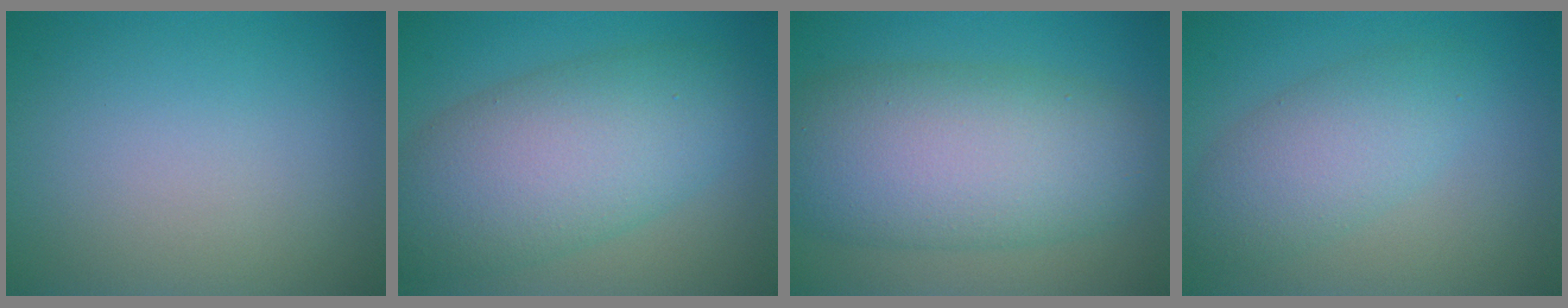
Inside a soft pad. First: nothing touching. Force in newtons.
{"total": 9.2, "press": 9.2, "slide": 0.4}
{"total": 10.5, "press": 10.5, "slide": 0.2}
{"total": 4.4, "press": 4.4, "slide": 0.2}